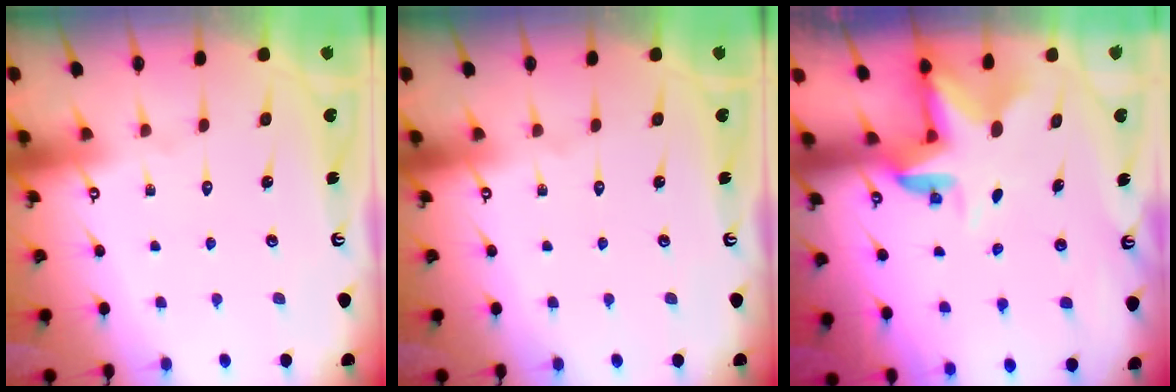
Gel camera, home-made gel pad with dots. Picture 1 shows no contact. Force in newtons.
{"total": 0.0}
{"total": 3.5, "press": 3.5, "slide": 0.2}